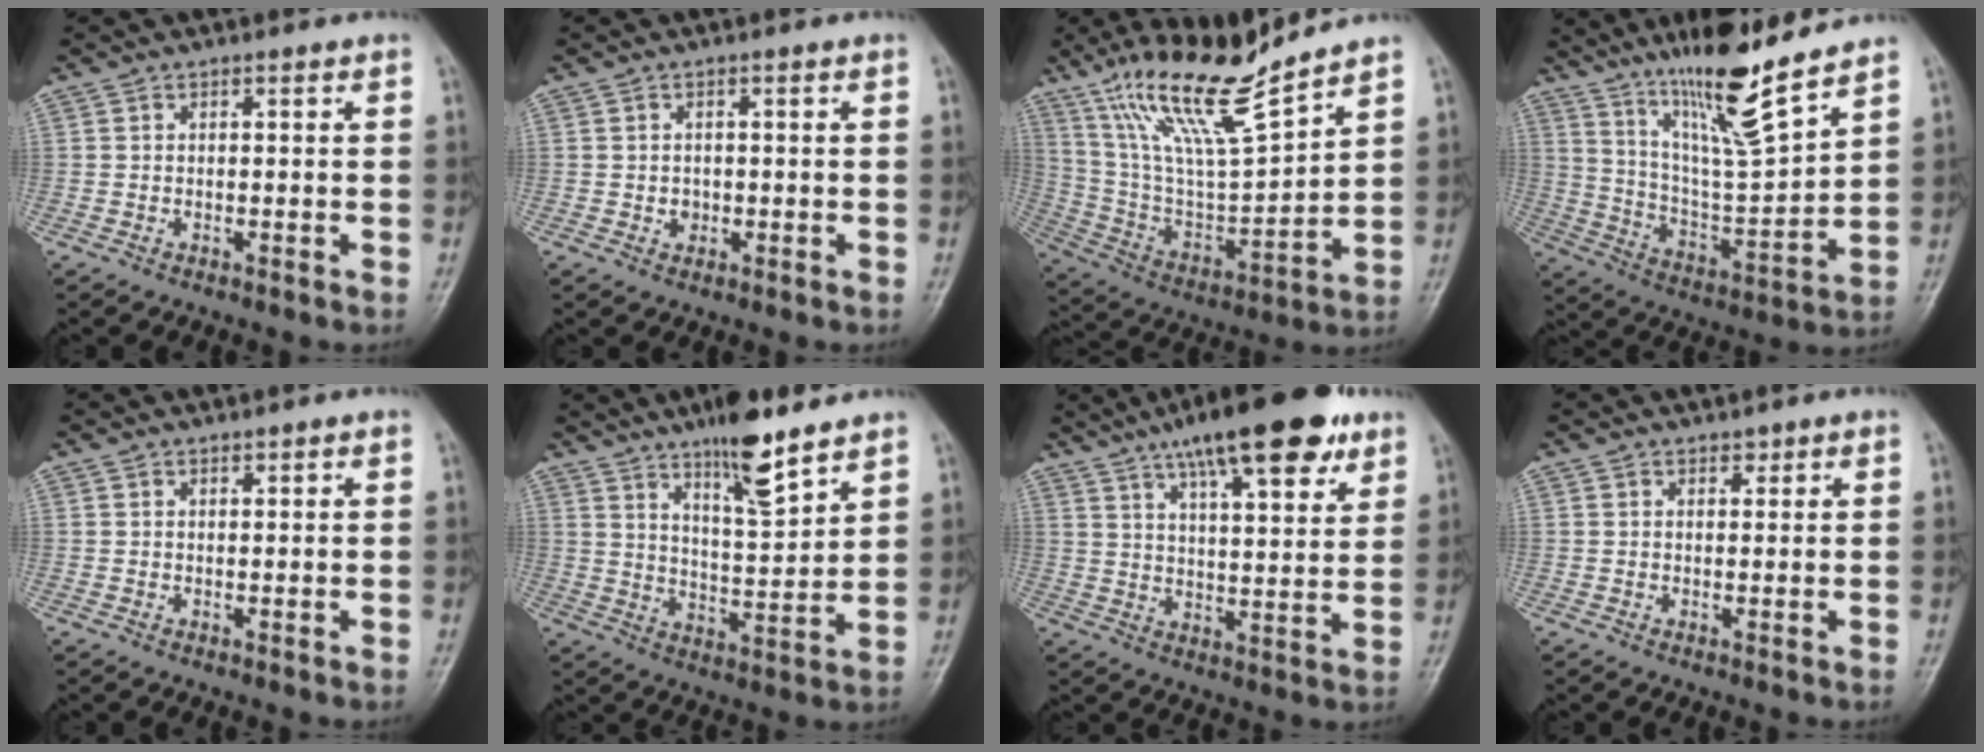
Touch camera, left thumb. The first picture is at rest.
{"total": 1.4, "force": [-0.1, 1.2, 0.6], "torque": [-0.004, 0.002, 0.002]}
{"total": 17.5, "force": [13.6, 2.2, 10.8], "torque": [-0.185, -0.073, 0.267]}
{"total": 16.2, "force": [12.0, 1.4, 10.8], "torque": [-0.176, -0.072, 0.220]}
{"total": 0.6, "force": [0.6, 0.1, 0.1], "torque": [-0.003, -0.005, 0.010]}
{"total": 11.6, "force": [8.4, 2.4, 7.7], "torque": [-0.116, -0.058, 0.146]}
{"total": 19.5, "force": [12.2, 5.7, 14.2], "torque": [-0.195, -0.029, 0.190]}
{"total": 1.1, "force": [0.9, 0.6, 0.3], "torque": [0.004, -0.007, 0.012]}